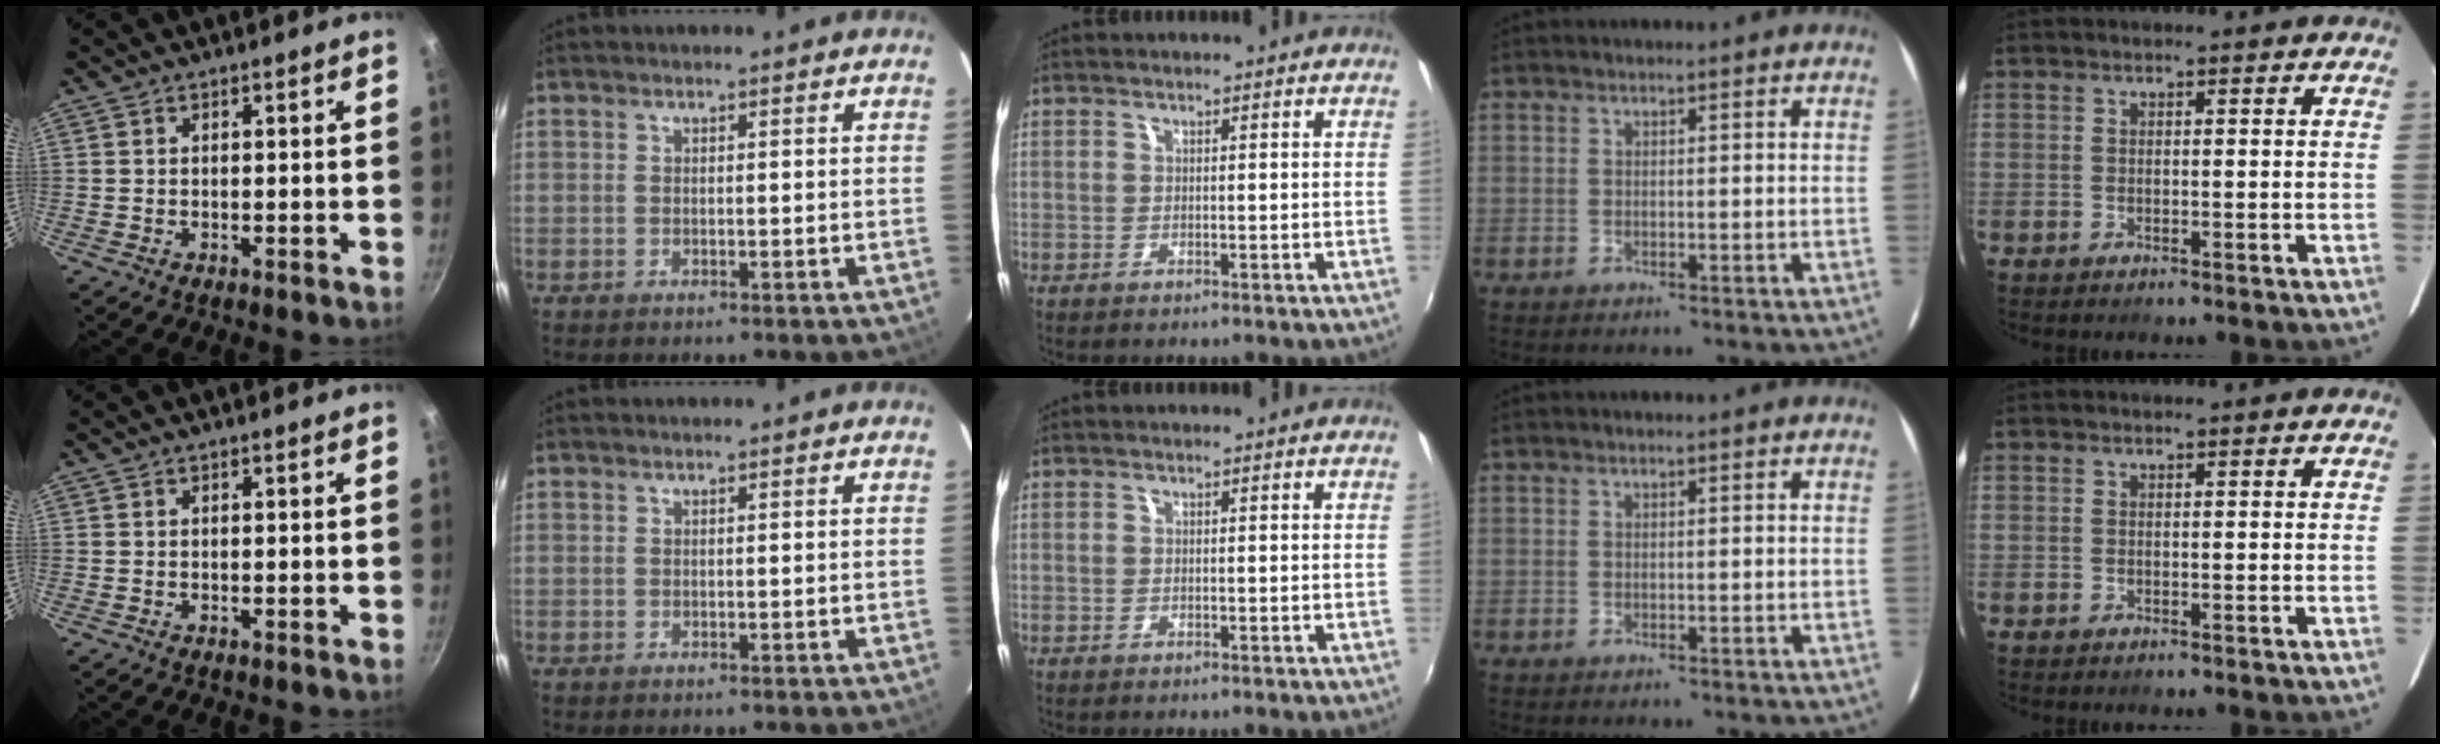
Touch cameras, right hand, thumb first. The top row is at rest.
{}